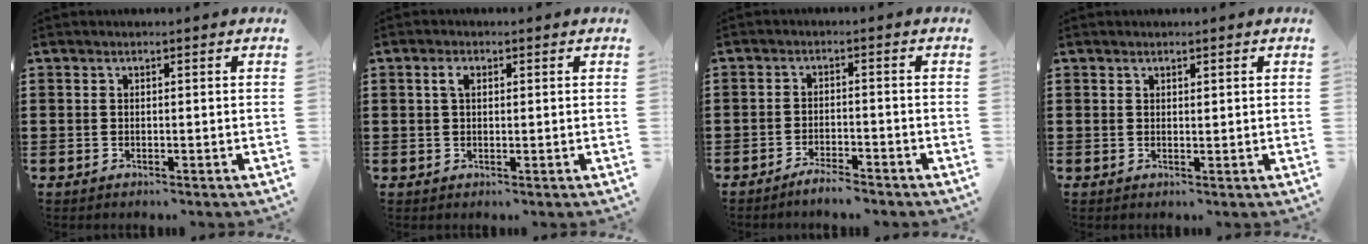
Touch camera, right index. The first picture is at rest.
{"total": 1.9, "force": [0.5, 1.0, 1.6], "torque": [-0.034, 0.008, 0.008]}
{"total": 2.7, "force": [-2.7, 0.1, 0.7], "torque": [-0.014, 0.004, -0.052]}
{"total": 1.0, "force": [0.6, 0.5, 0.5], "torque": [-0.002, 0.000, 0.010]}